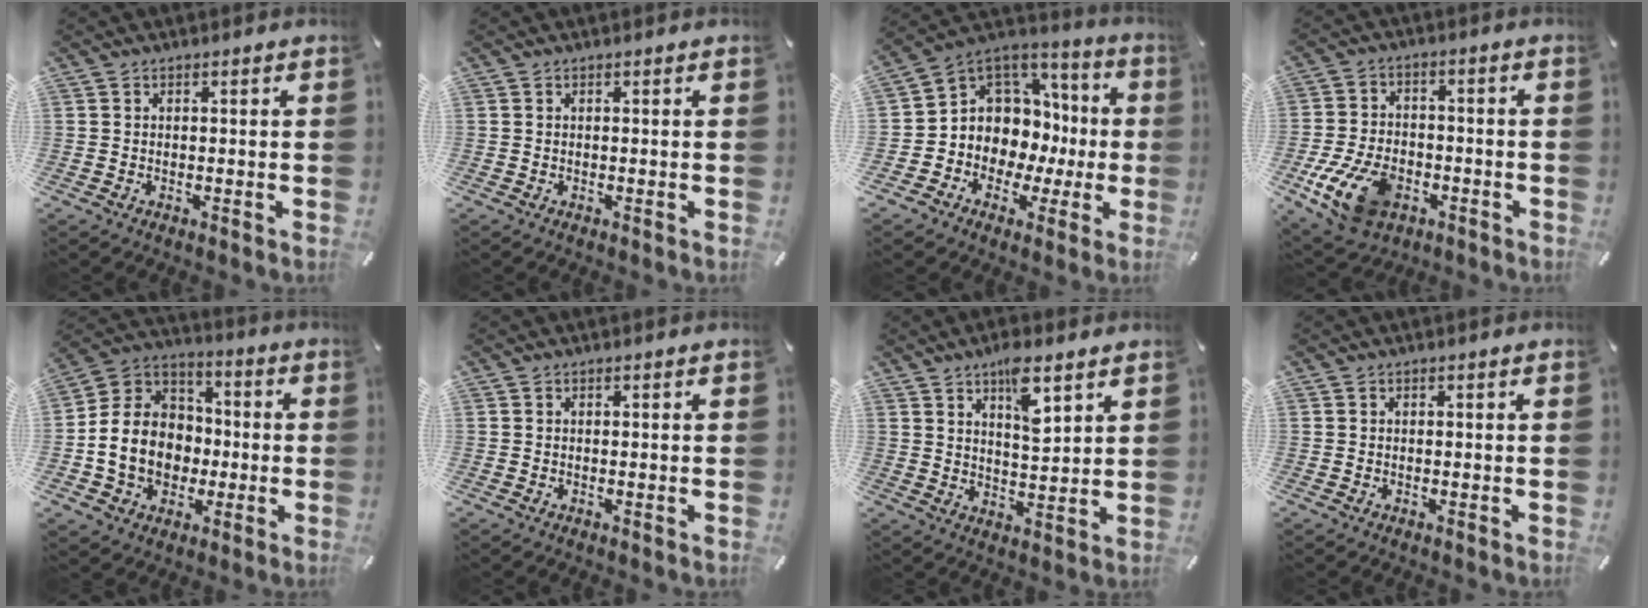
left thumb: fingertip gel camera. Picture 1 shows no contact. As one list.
[{"total": 0.0}, {"total": 7.8, "force": [0.6, 7.7, 0.8], "torque": [-0.020, -0.046, 0.025]}, {"total": 13.2, "force": [-5.4, 8.6, 8.4], "torque": [-0.170, 0.022, -0.095]}, {"total": 14.0, "force": [-3.2, 12.1, 6.3], "torque": [-0.147, 0.019, -0.053]}, {"total": 0.0}, {"total": 8.1, "force": [5.5, 2.8, 5.3], "torque": [-0.078, -0.031, 0.089]}, {"total": 0.0}]